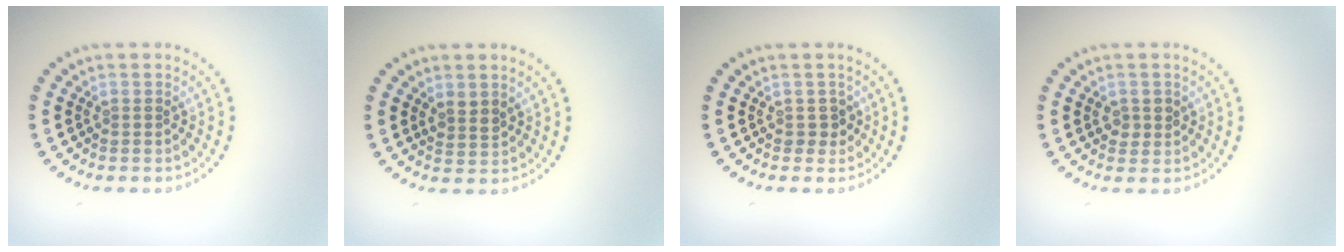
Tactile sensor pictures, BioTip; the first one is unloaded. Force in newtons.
{"total": 1.4, "press": 1.1, "slide": 0.8}
{"total": 1.1, "press": 1.0, "slide": 0.6}
{"total": 1.4, "press": 1.4, "slide": 0.5}